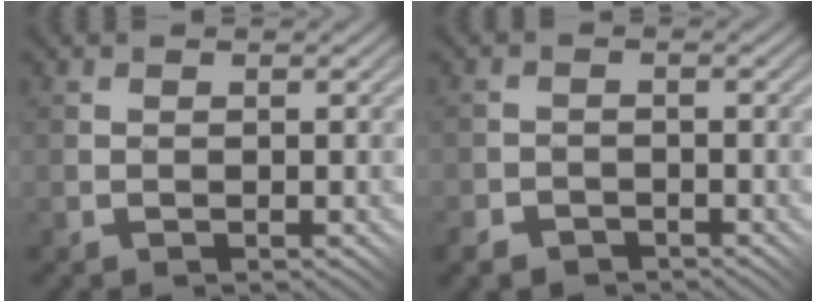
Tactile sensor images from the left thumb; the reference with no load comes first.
{"total": 2.7, "force": [-2.3, 1.4, 0.3], "torque": [-0.001, 0.002, -0.046]}